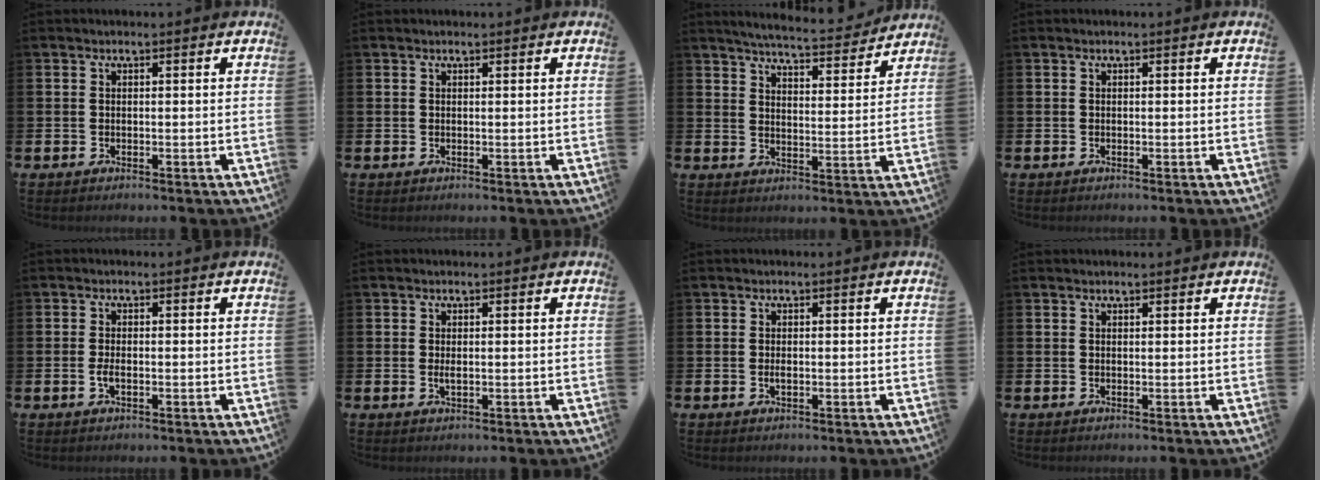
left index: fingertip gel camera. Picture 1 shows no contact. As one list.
[{"total": 0.0}, {"total": 5.8, "force": [5.7, 0.4, 1.3], "torque": [-0.034, -0.042, 0.096]}, {"total": 0.0}, {"total": 1.5, "force": [-0.4, 0.6, 1.3], "torque": [-0.025, 0.000, -0.008]}, {"total": 1.0, "force": [0.1, 0.3, 1.0], "torque": [-0.018, 0.001, 0.001]}, {"total": 0.8, "force": [-0.1, 0.3, 0.8], "torque": [-0.024, 0.004, -0.001]}, {"total": 0.6, "force": [0.6, 0.0, 0.1], "torque": [0.006, -0.003, 0.009]}]